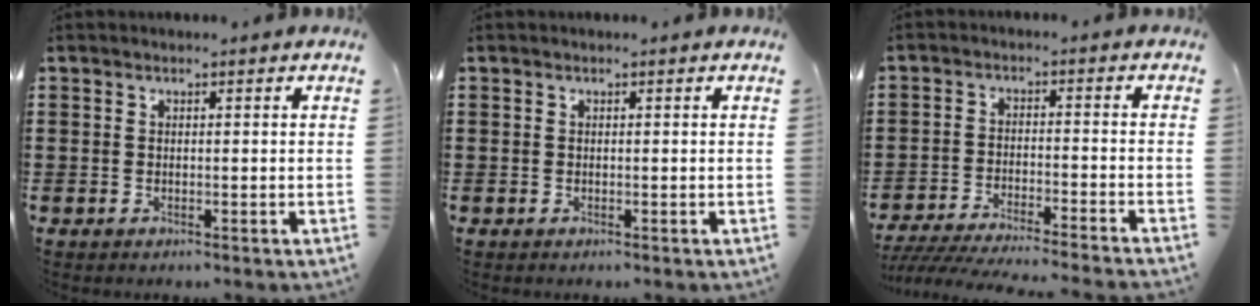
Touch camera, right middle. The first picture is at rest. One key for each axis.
{"total": 0.0}
{"total": 5.0, "fx": -4.7, "fy": -0.1, "fz": 1.5, "tx": -0.039, "ty": -0.016, "tz": -0.096}